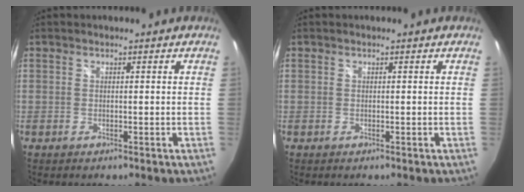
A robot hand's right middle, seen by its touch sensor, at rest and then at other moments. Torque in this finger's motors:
{"motor_torque": [0.00, 0.00, 0.00, 0.00]}